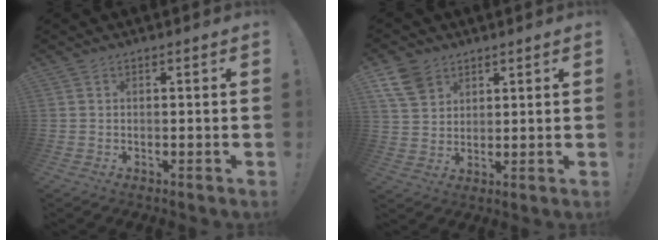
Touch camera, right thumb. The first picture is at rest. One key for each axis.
{"total": 8.7, "fx": 5.3, "fy": 5.9, "fz": 3.5, "tx": -0.065, "ty": -0.018, "tz": 0.108}